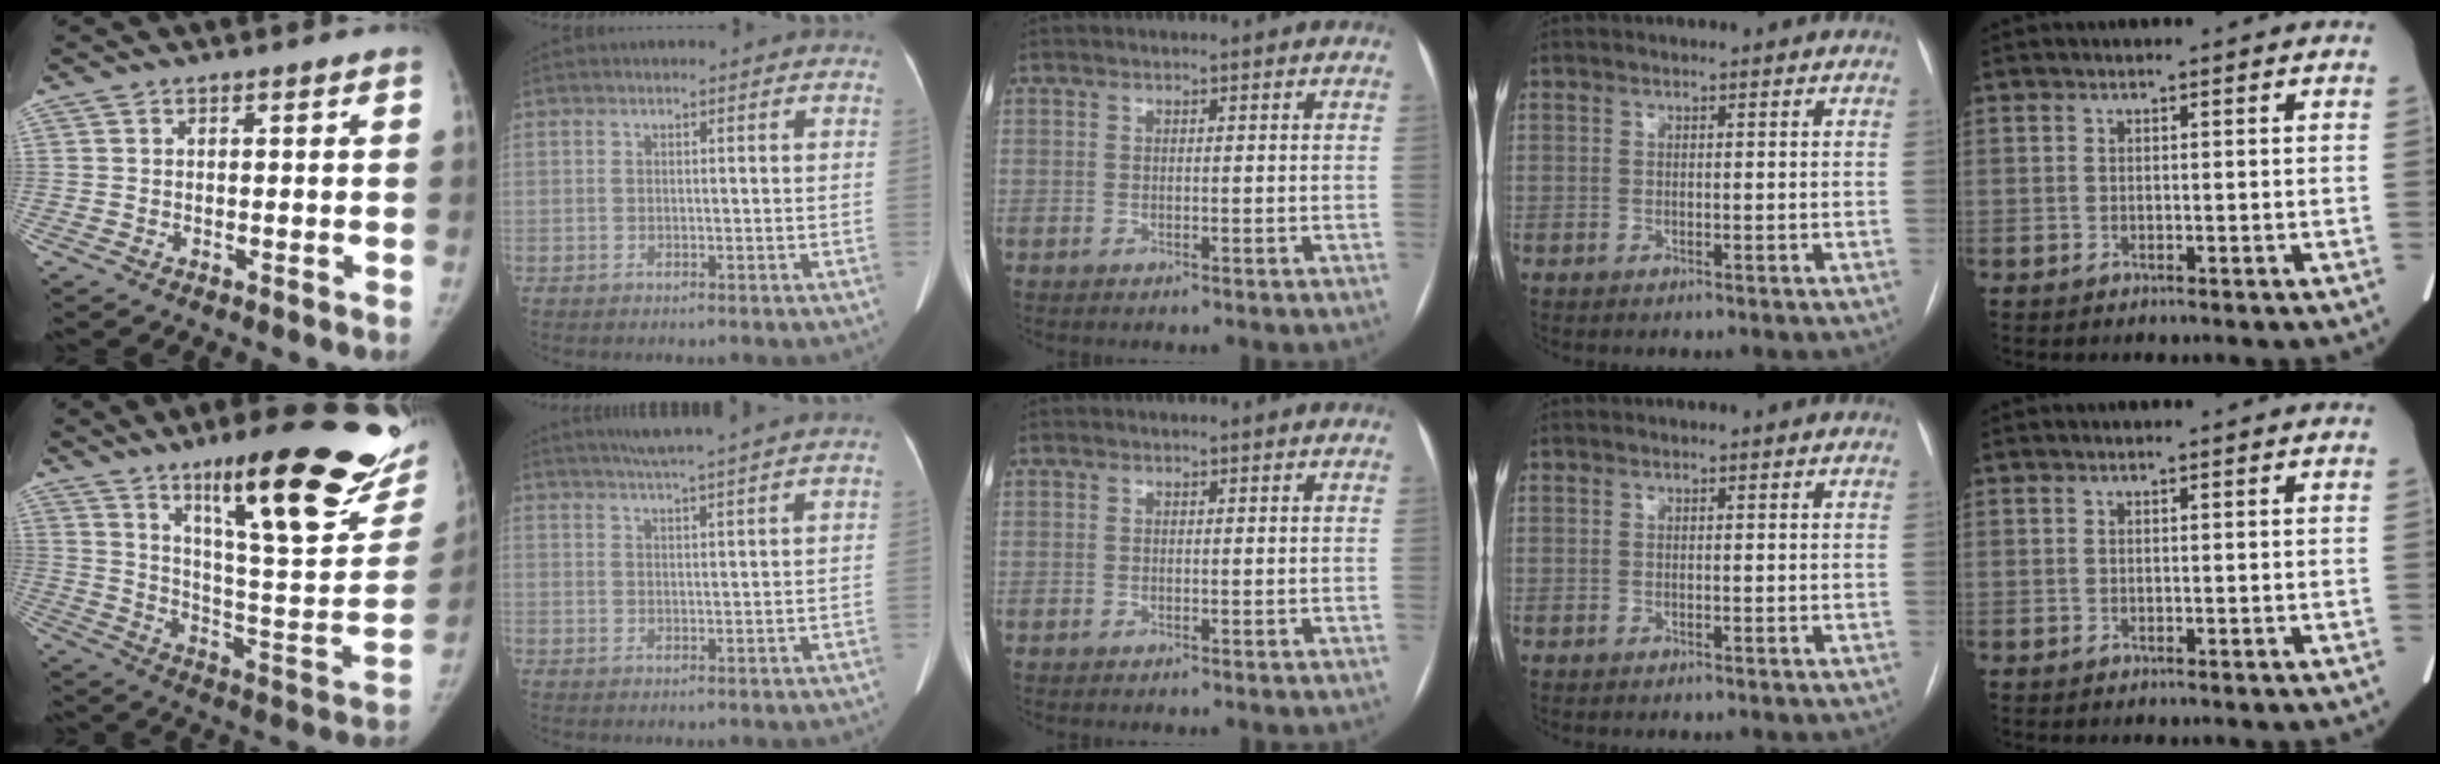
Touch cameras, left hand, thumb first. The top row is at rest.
{"thumb": {"total": 29.5, "force": [18.6, 6.3, 22.0], "torque": [-0.276, -0.089, 0.282]}, "index": {"total": 7.2, "force": [6.2, -1.3, 3.5], "torque": [-0.057, 0.016, 0.088]}}